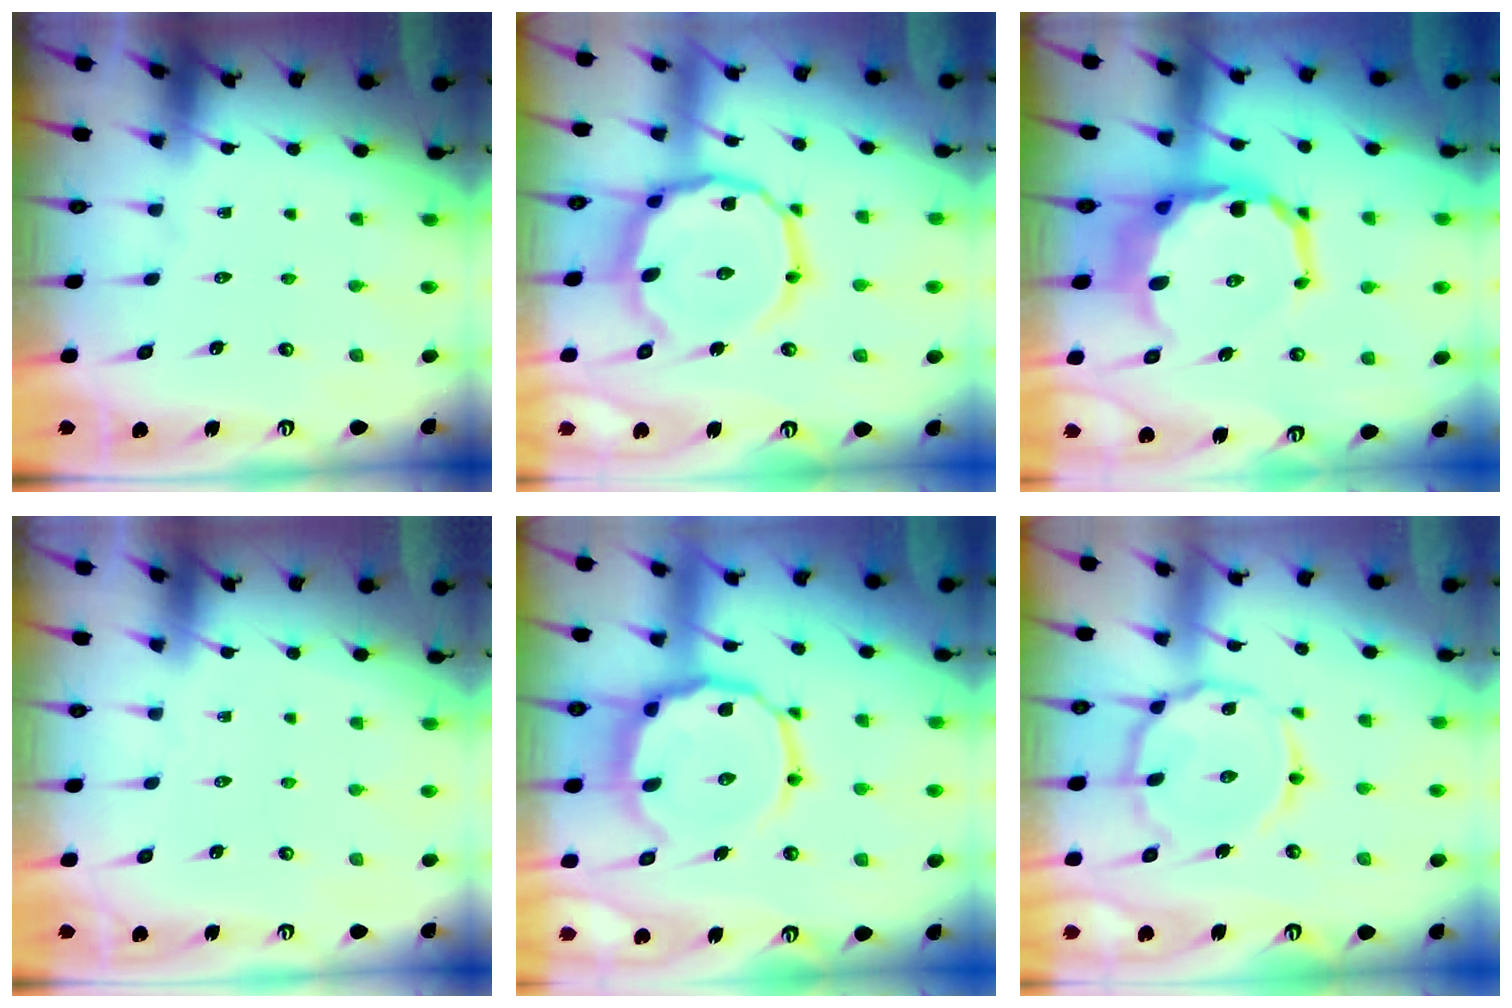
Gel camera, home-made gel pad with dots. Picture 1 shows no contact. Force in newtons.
{"total": 16.2, "press": 16.2, "slide": 1.4}
{"total": 13.5, "press": 13.1, "slide": 3.2}
{"total": 0.0}
{"total": 14.6, "press": 14.5, "slide": 1.9}
{"total": 12.8, "press": 12.8, "slide": 0.8}